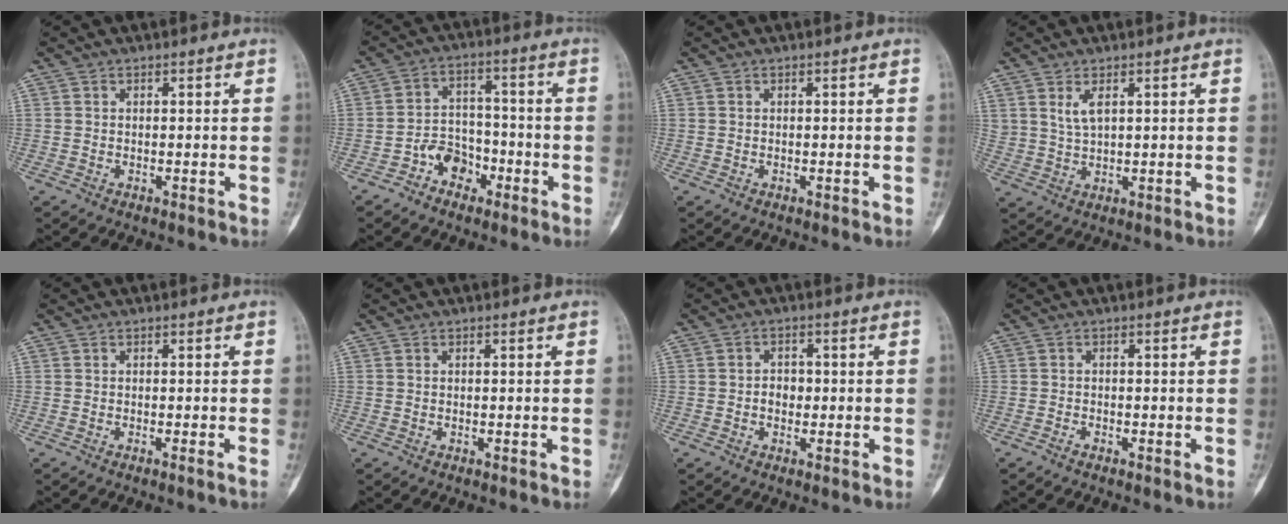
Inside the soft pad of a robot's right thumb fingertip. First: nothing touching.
{"total": 6.9, "force": [-3.8, 5.0, 2.9], "torque": [-0.019, 0.041, -0.069]}
{"total": 0.0}
{"total": 3.4, "force": [1.7, 1.5, 2.6], "torque": [-0.049, -0.011, 0.040]}
{"total": 0.7, "force": [-0.4, -0.3, 0.5], "torque": [-0.003, 0.004, -0.009]}
{"total": 0.0}
{"total": 2.6, "force": [-0.4, 2.1, 1.4], "torque": [-0.004, 0.008, -0.012]}
{"total": 0.7, "force": [-0.6, 0.2, 0.4], "torque": [-0.011, 0.001, -0.014]}